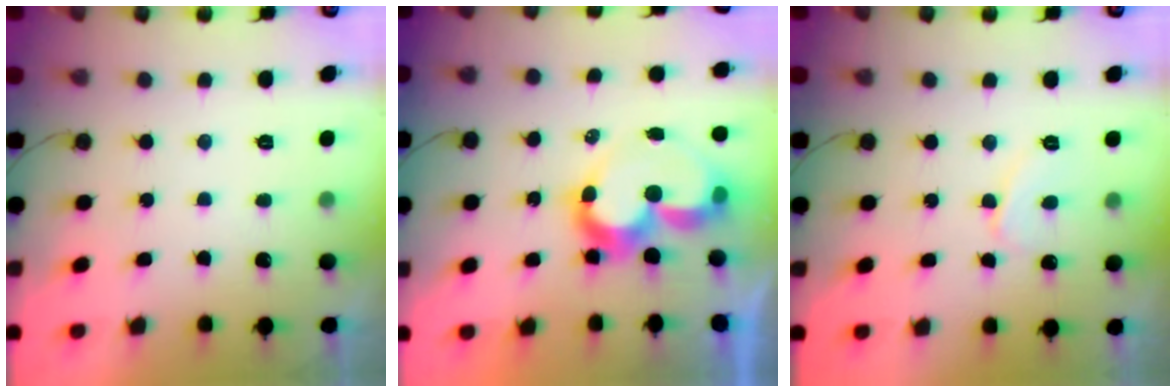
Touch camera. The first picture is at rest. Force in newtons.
{"total": 10.0, "press": 10.0, "slide": 0.8}
{"total": 5.6, "press": 5.5, "slide": 0.8}